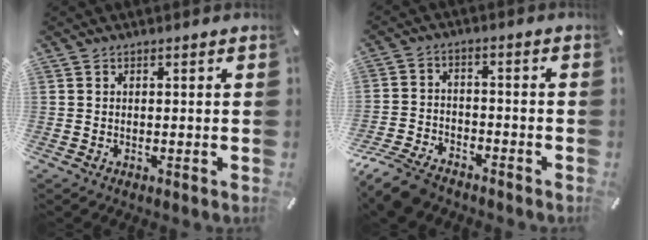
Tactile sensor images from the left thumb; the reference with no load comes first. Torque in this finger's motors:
{"motor_torque": [-0.26, 0.35, 0.14, 0.17, 0.01]}